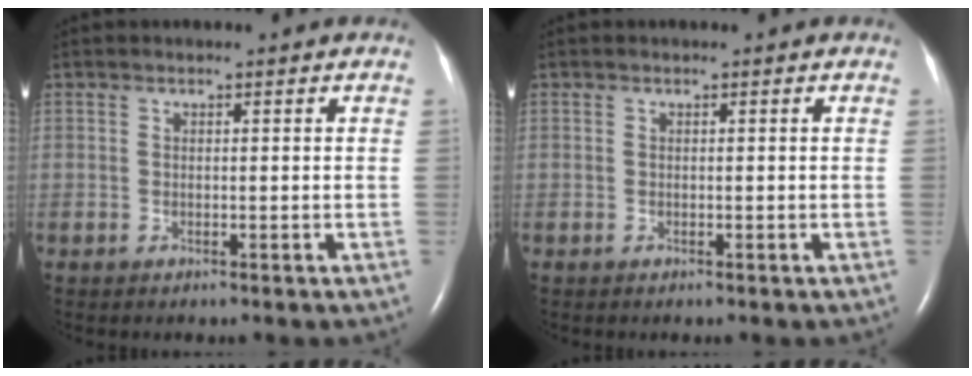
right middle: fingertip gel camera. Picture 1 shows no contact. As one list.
[{"total": 0.0}]